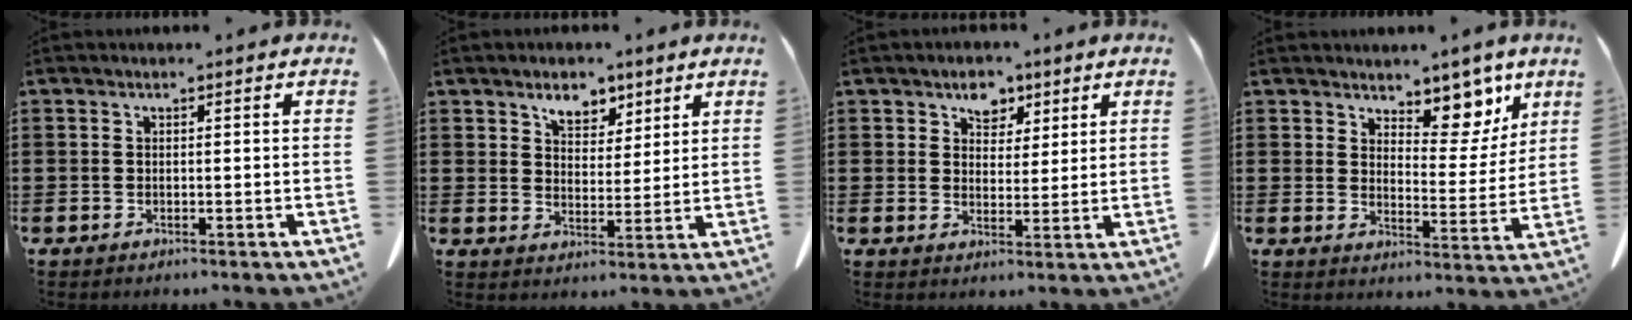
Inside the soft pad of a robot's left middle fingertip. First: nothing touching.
{"total": 5.1, "force": [4.0, 2.8, 1.6], "torque": [-0.031, -0.005, 0.071]}
{"total": 4.5, "force": [3.1, 3.1, 1.3], "torque": [-0.027, 0.005, 0.053]}
{"total": 8.3, "force": [6.9, 3.2, 3.4], "torque": [-0.053, -0.043, 0.119]}